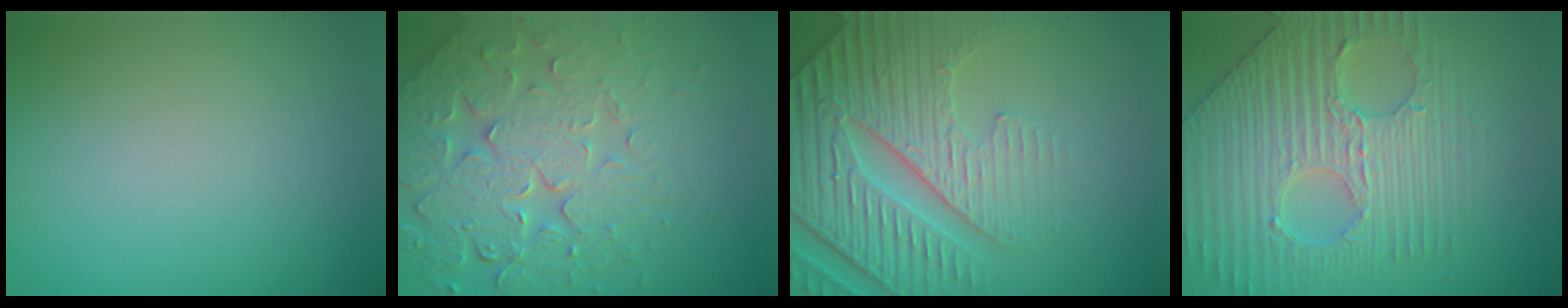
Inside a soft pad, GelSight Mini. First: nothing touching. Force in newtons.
{"total": 7.9, "press": 5.7, "slide": 5.6}
{"total": 6.9, "press": 5.6, "slide": 4.0}
{"total": 6.1, "press": 5.3, "slide": 2.9}